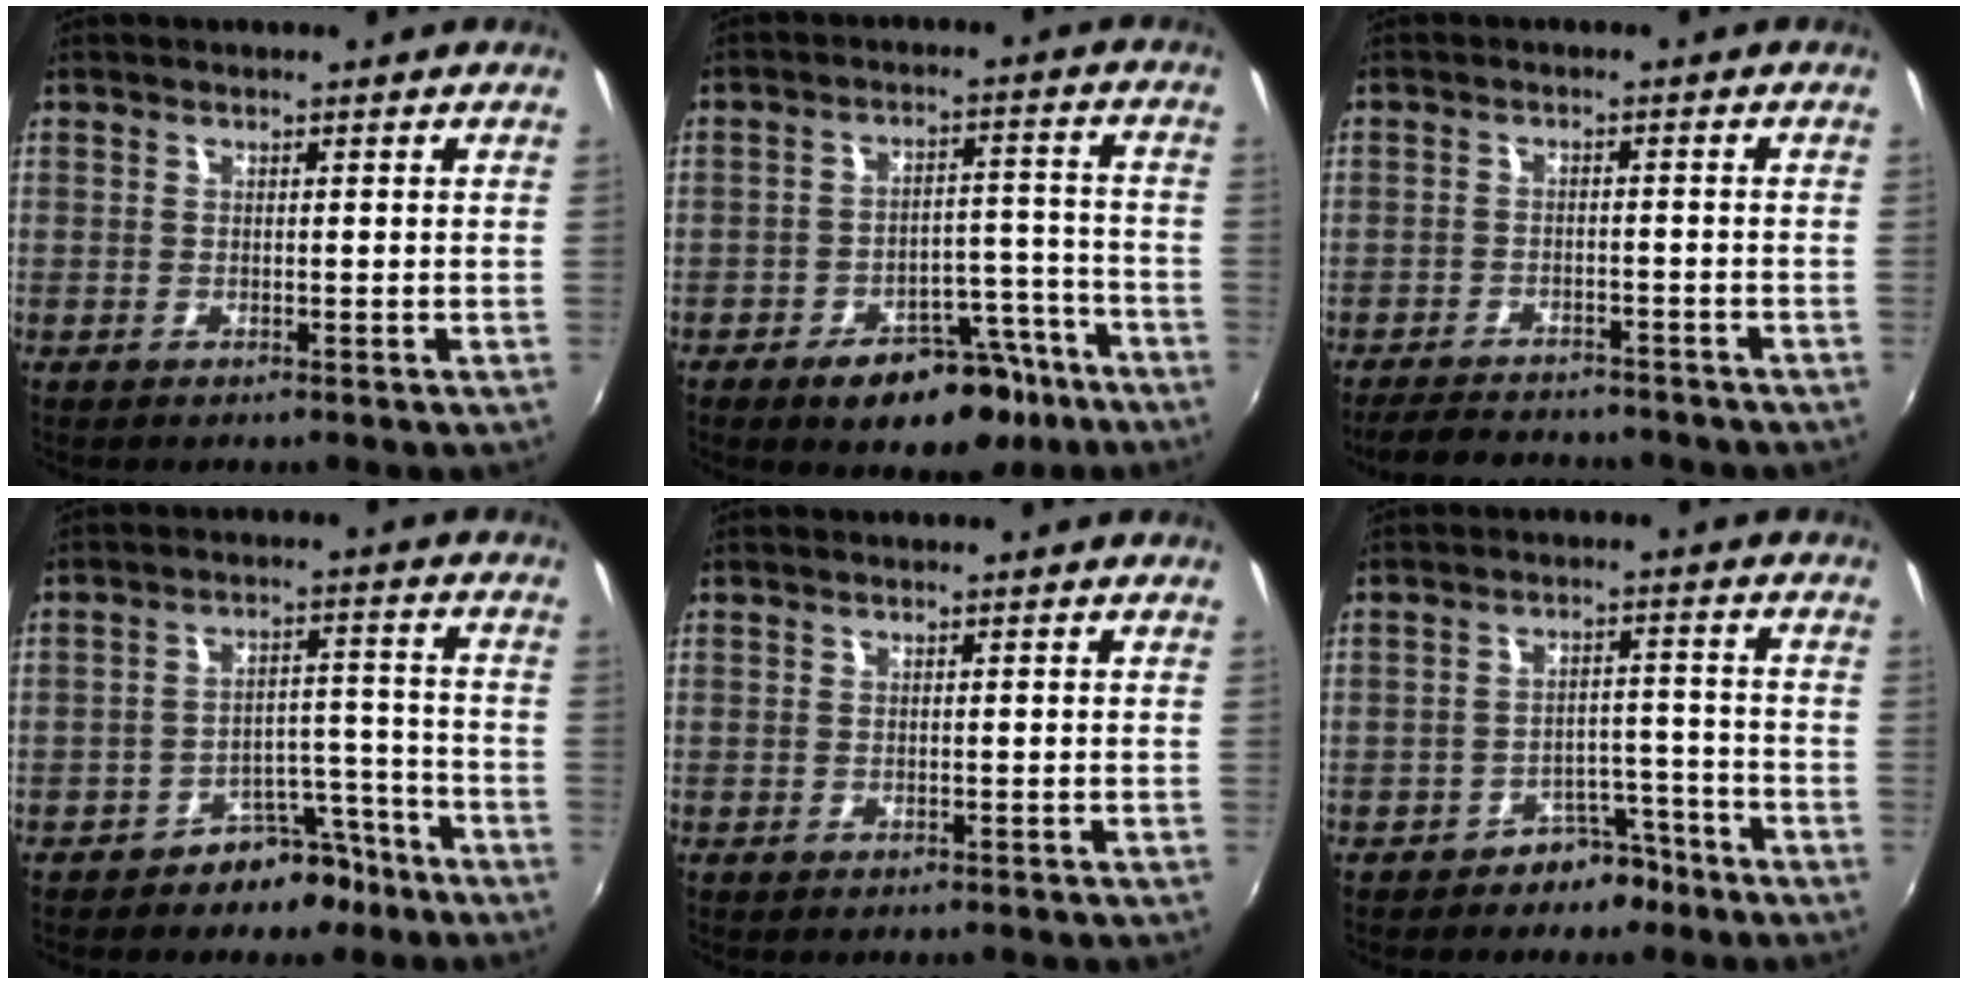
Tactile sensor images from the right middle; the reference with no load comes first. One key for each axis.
{"total": 14.5, "fx": -10.3, "fy": 6.1, "fz": 8.1, "tx": -0.131, "ty": 0.007, "tz": -0.140}
{"total": 11.7, "fx": -10.0, "fy": 3.9, "fz": 4.6, "tx": -0.104, "ty": -0.011, "tz": -0.141}
{"total": 8.1, "fx": -6.2, "fy": 4.5, "fz": 2.4, "tx": -0.029, "ty": 0.040, "tz": -0.083}
{"total": 0.7, "fx": -0.6, "fy": 0.3, "fz": 0.2, "tx": -0.004, "ty": -0.001, "tz": -0.007}
{"total": 6.0, "fx": -4.6, "fy": 3.5, "fz": 1.5, "tx": -0.024, "ty": 0.028, "tz": -0.062}